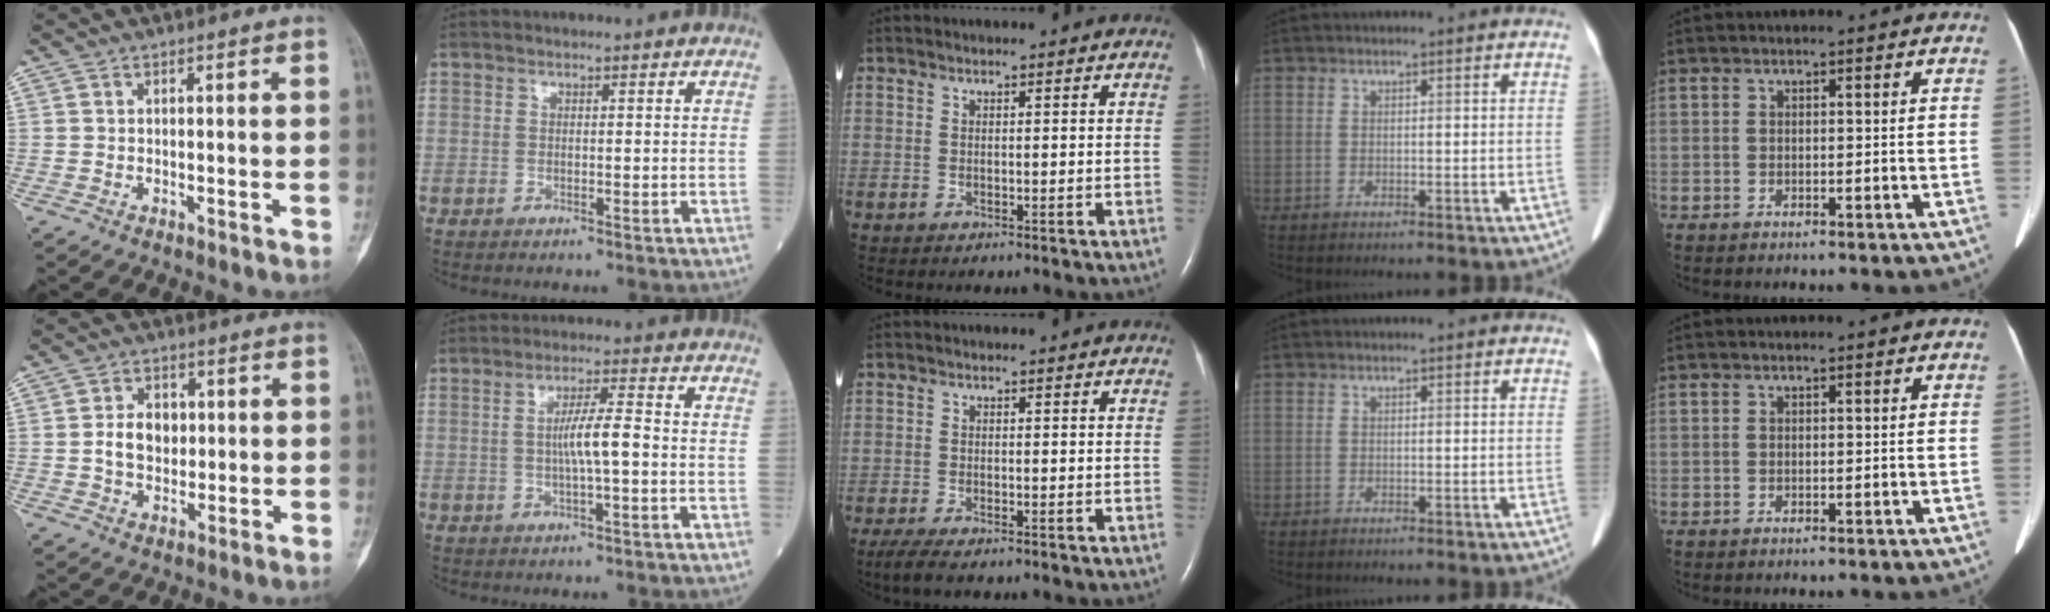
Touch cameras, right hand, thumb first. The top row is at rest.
{"thumb": {"total": 6.5, "force": [0.6, 5.0, 4.1], "torque": [-0.050, 0.003, 0.009]}, "index": {"total": 5.2, "force": [-0.4, 0.2, 5.2], "torque": [-0.097, 0.004, -0.008]}, "middle": {"total": 3.4, "force": [-2.5, 0.6, 2.2], "torque": [-0.048, -0.013, -0.041]}}